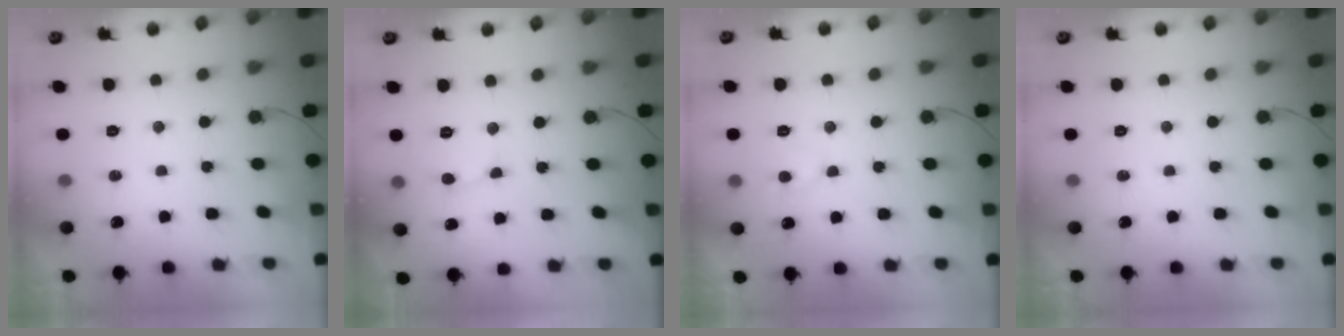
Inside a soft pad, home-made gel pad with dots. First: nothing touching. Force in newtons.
{"total": 3.7, "press": 3.6, "slide": 0.3}
{"total": 5.1, "press": 5.1, "slide": 0.4}
{"total": 0.0}